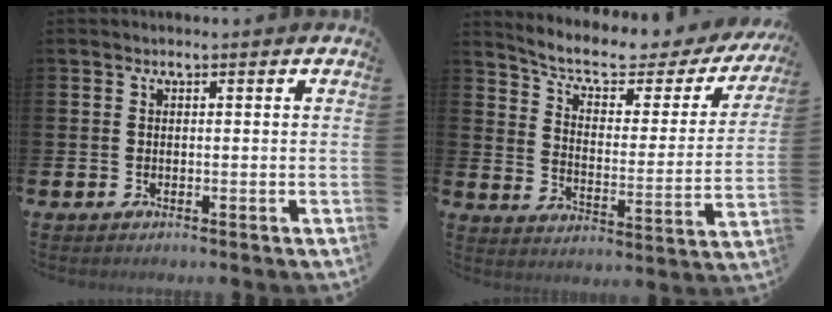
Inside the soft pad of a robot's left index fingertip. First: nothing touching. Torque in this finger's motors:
{"motor_torque": [0.54, -0.97, 0.74, 0.05]}